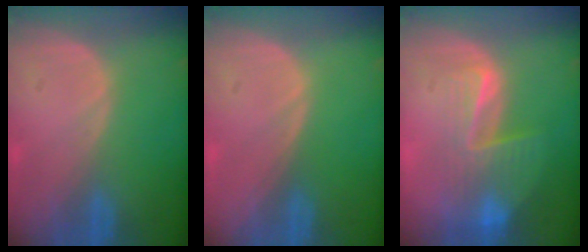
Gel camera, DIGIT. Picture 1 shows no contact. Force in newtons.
{"total": 0.0}
{"total": 8.1, "press": 7.0, "slide": 4.0}